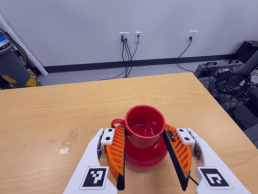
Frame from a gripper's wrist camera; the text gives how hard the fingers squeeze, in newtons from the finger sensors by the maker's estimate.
{"total": 2.8, "left": 2.4, "right": 3.2}